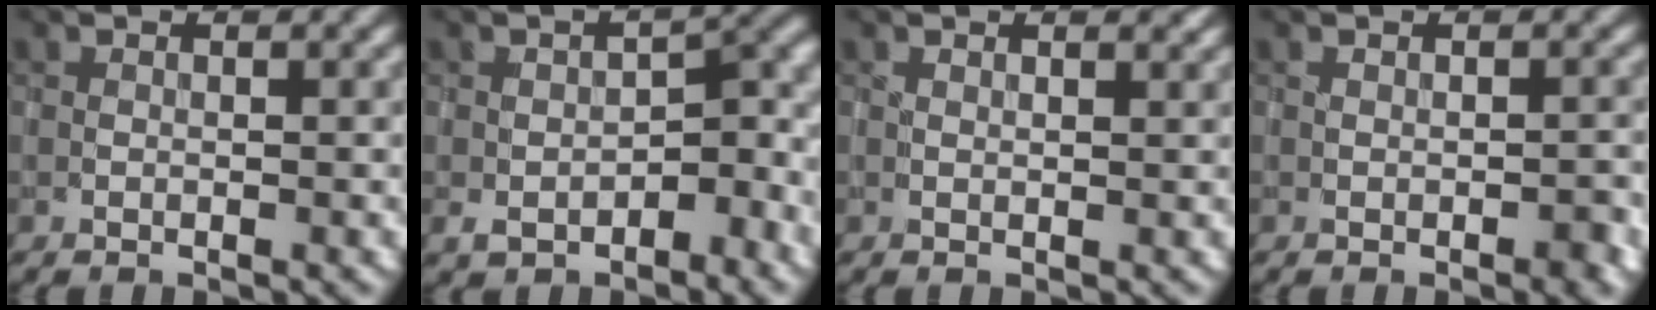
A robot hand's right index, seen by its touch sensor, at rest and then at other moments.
{"total": 5.6, "force": [-2.1, 3.3, 3.9], "torque": [-0.049, 0.000, -0.036]}
{"total": 1.0, "force": [0.9, 0.3, 0.4], "torque": [-0.011, -0.005, 0.012]}
{"total": 1.3, "force": [-0.4, 0.6, 1.1], "torque": [-0.018, -0.003, -0.005]}